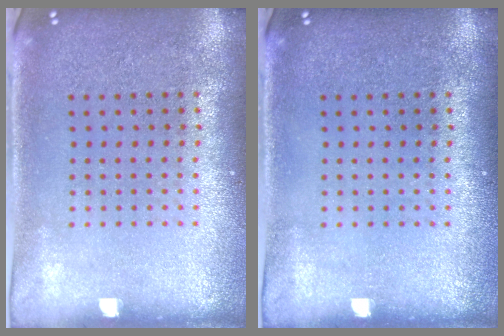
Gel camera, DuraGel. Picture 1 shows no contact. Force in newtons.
{"total": 0.0}